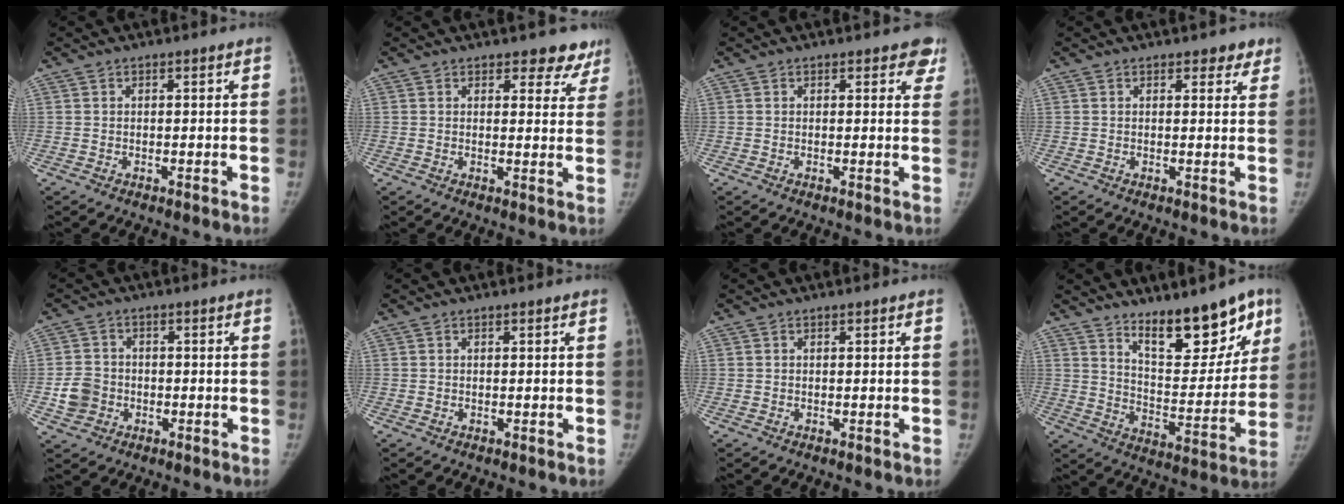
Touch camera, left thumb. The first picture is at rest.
{"total": 5.8, "force": [4.8, 2.9, 1.6], "torque": [0.022, -0.028, 0.045]}
{"total": 4.0, "force": [2.9, 2.0, 1.9], "torque": [0.015, -0.010, 0.021]}
{"total": 2.9, "force": [2.0, 1.5, 1.3], "torque": [0.011, -0.009, 0.022]}
{"total": 5.5, "force": [-1.4, 4.9, 2.1], "torque": [-0.029, 0.013, -0.026]}
{"total": 0.0}
{"total": 0.0}
{"total": 17.1, "force": [11.4, 6.4, 11.0], "torque": [-0.097, -0.083, 0.183]}